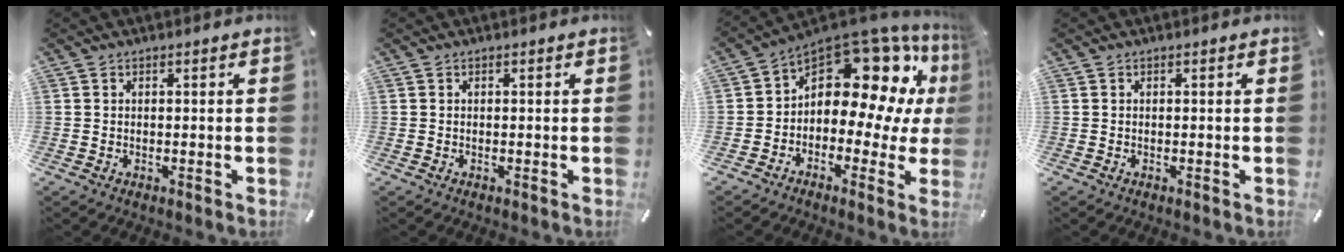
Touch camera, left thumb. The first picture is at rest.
{"total": 0.0}
{"total": 14.5, "force": [6.4, 8.8, 9.6], "torque": [-0.143, -0.062, 0.100]}
{"total": 0.0}